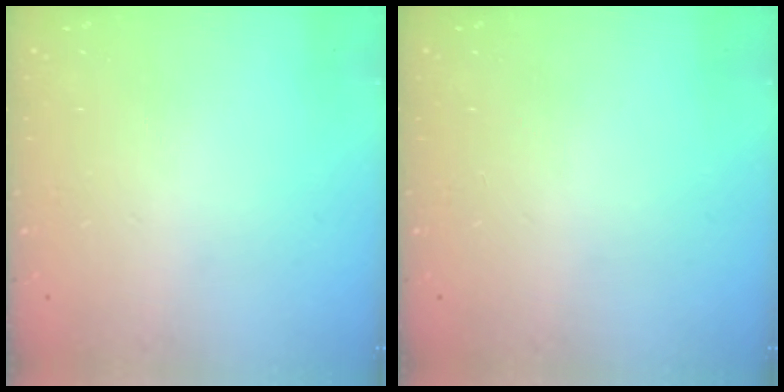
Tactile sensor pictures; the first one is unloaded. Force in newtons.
{"total": 0.0}